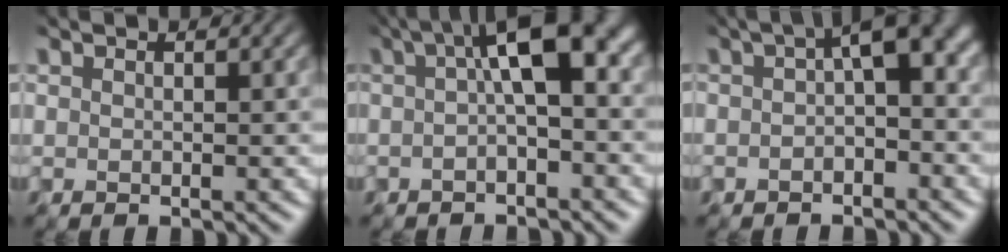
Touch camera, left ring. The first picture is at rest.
{"total": 6.1, "force": [0.6, 1.3, 5.9], "torque": [-0.083, 0.018, 0.002]}
{"total": 4.4, "force": [-0.2, 1.6, 4.0], "torque": [-0.053, 0.016, -0.013]}